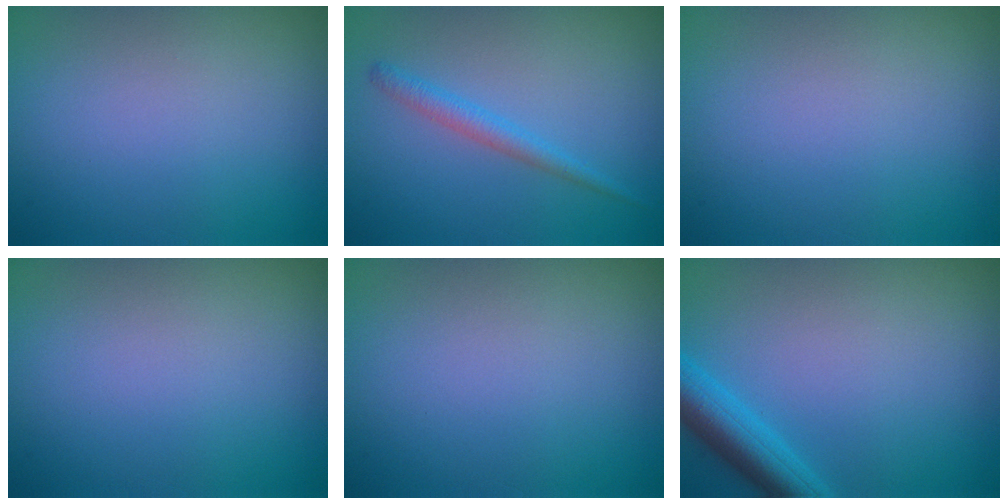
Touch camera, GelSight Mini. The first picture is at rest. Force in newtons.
{"total": 1.7, "press": 1.7, "slide": 0.2}
{"total": 0.0}
{"total": 0.0}
{"total": 0.0}
{"total": 4.2, "press": 4.2, "slide": 0.3}